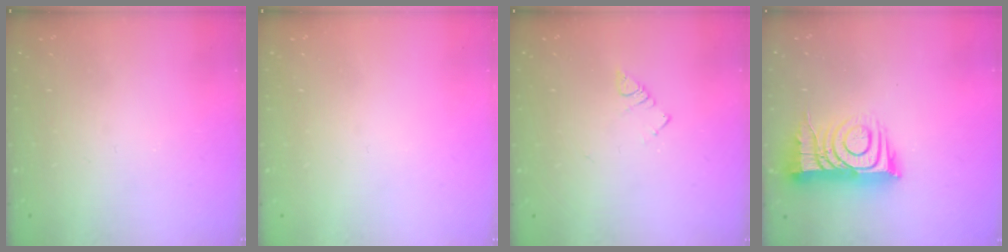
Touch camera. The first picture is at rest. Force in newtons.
{"total": 0.0}
{"total": 2.7, "press": 2.7, "slide": 0.4}
{"total": 12.7, "press": 12.7, "slide": 0.9}